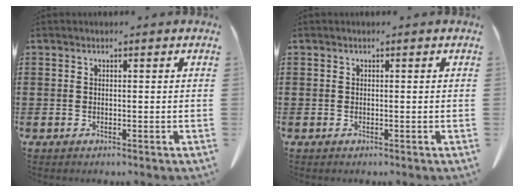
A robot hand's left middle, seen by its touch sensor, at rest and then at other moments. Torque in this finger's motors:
{"motor_torque": [-0.32, -0.39, 0.04, -0.01]}